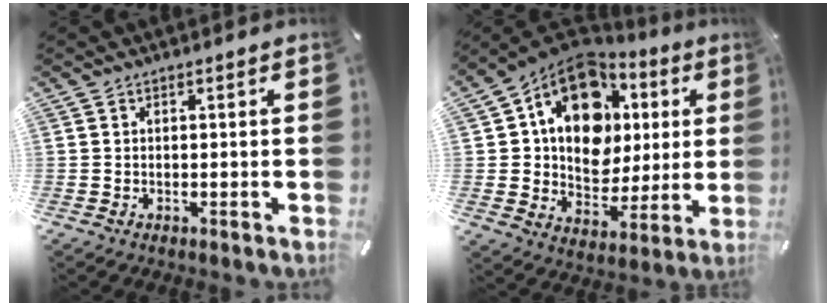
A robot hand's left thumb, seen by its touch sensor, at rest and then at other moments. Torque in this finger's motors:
{"motor_torque": [2.50, 2.51, 1.66, -1.11, 0.50]}